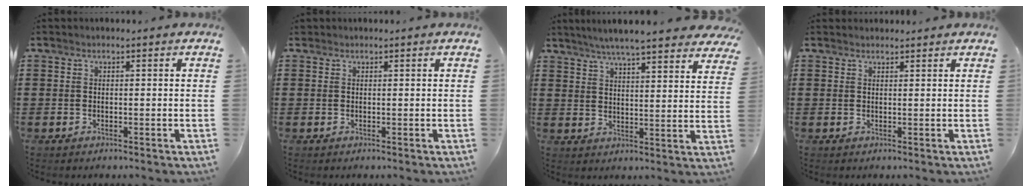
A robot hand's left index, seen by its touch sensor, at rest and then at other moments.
{"total": 0.5, "force": [0.3, 0.4, 0.1], "torque": [-0.003, 0.003, 0.007]}
{"total": 6.1, "force": [5.6, -0.3, 2.2], "torque": [-0.064, -0.025, 0.098]}
{"total": 1.1, "force": [1.1, 0.2, 0.1], "torque": [-0.003, 0.001, 0.021]}